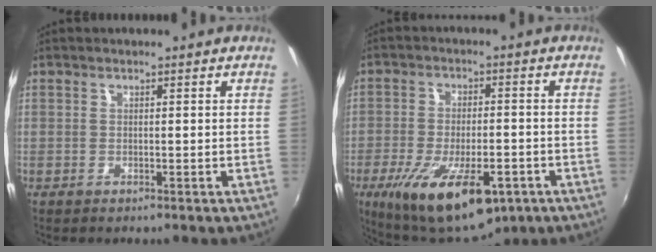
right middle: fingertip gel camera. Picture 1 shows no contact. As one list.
[{"total": 18.3, "force": [-9.9, 6.9, 13.8], "torque": [-0.264, -0.052, -0.146]}]